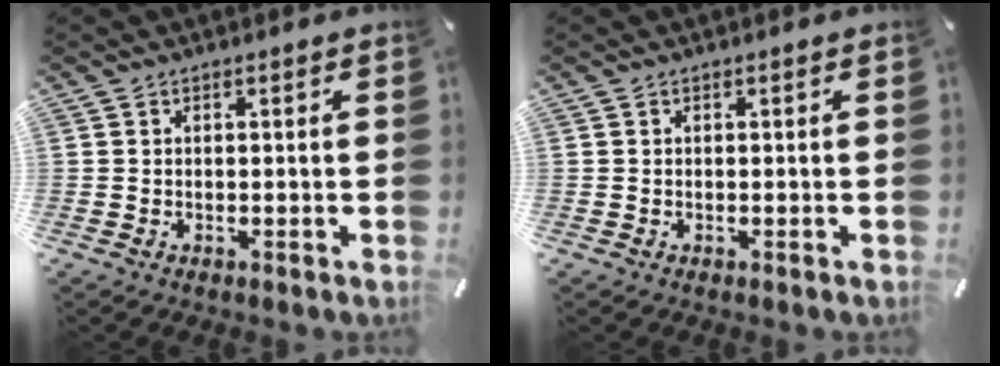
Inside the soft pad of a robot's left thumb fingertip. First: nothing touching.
{"total": 0.0}